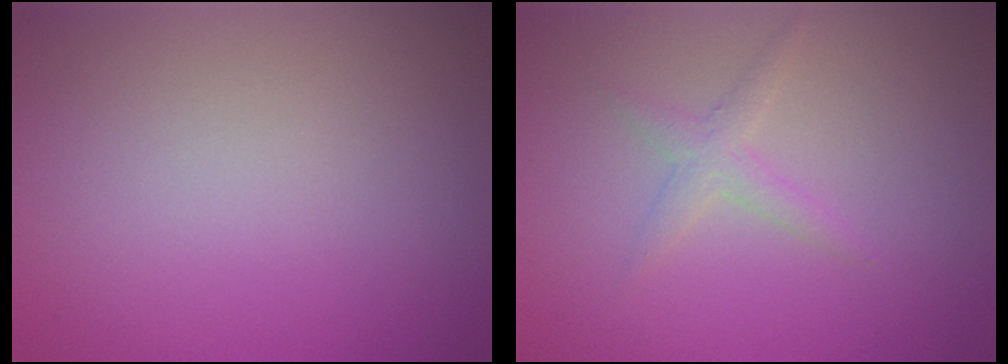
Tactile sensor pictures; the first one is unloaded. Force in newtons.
{"total": 1.5, "press": 1.5, "slide": 0.1}